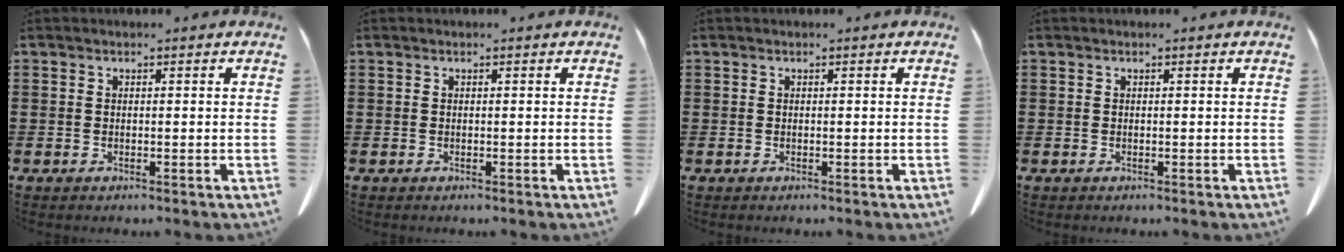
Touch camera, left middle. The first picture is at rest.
{"total": 0.0}
{"total": 0.0}
{"total": 0.0}